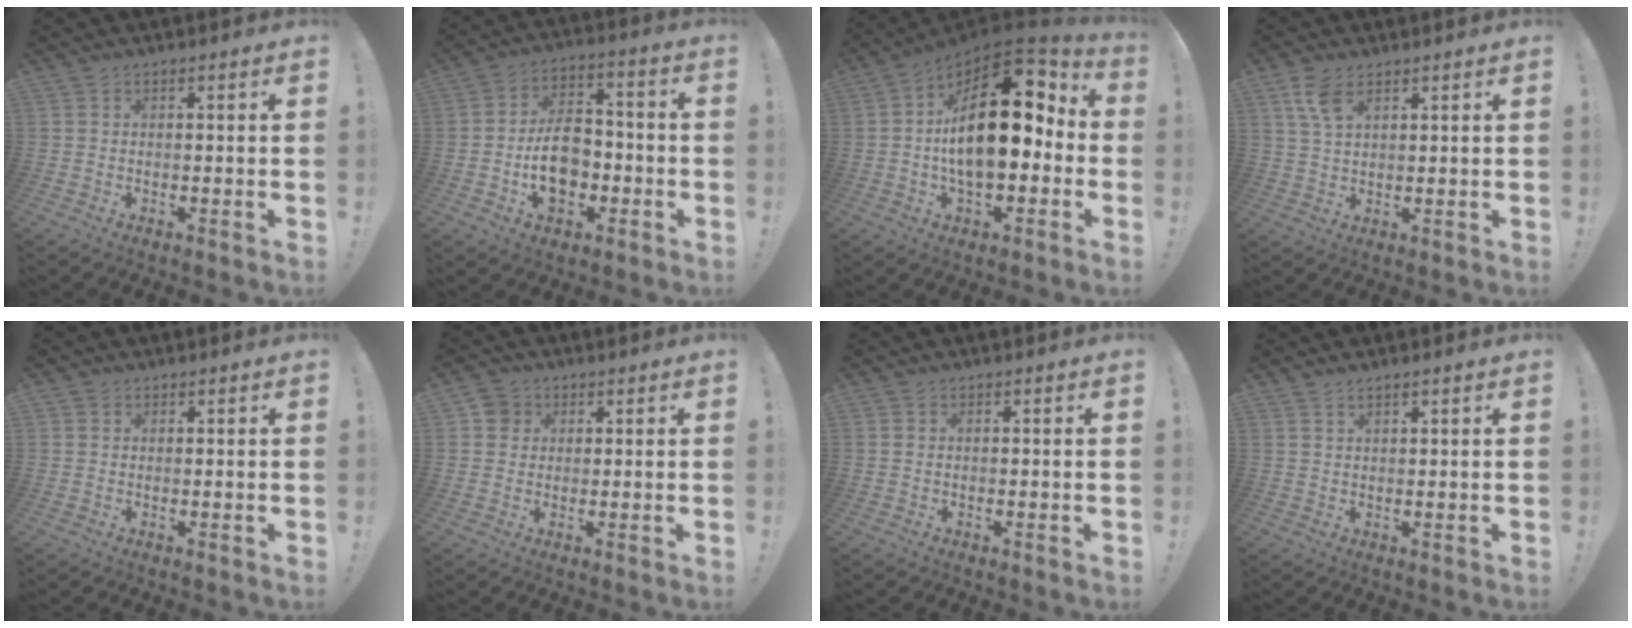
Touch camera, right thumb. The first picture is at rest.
{"total": 12.8, "force": [-3.1, 8.9, 8.6], "torque": [-0.140, 0.020, -0.051]}
{"total": 24.7, "force": [2.0, 12.2, 21.4], "torque": [-0.364, -0.001, 0.035]}
{"total": 6.7, "force": [3.9, 3.0, 4.6], "torque": [-0.087, -0.011, 0.074]}
{"total": 1.0, "force": [0.6, 0.8, 0.2], "torque": [0.001, -0.001, 0.010]}
{"total": 4.5, "force": [1.4, 4.1, 1.2], "torque": [-0.013, 0.004, 0.025]}
{"total": 0.0}
{"total": 1.5, "force": [1.2, 0.2, 0.9], "torque": [-0.025, 0.001, 0.023]}